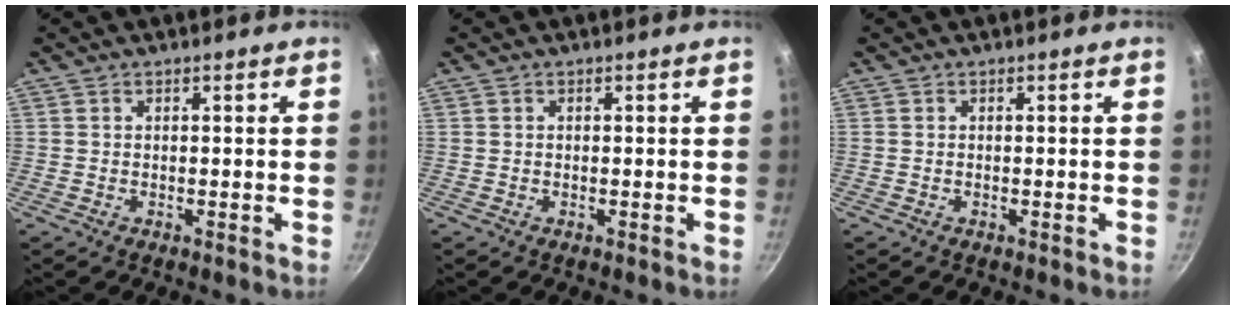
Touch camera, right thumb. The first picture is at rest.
{"total": 0.0}
{"total": 0.0}